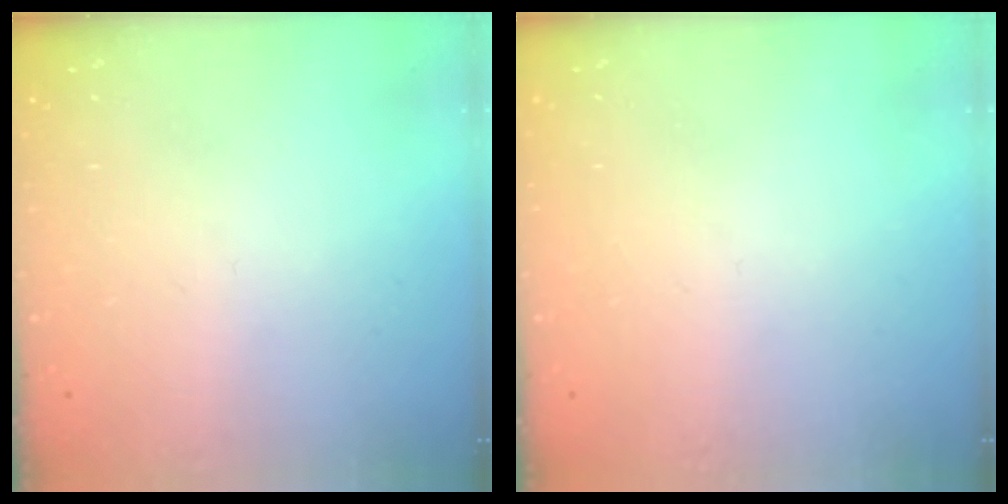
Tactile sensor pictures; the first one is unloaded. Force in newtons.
{"total": 0.0}